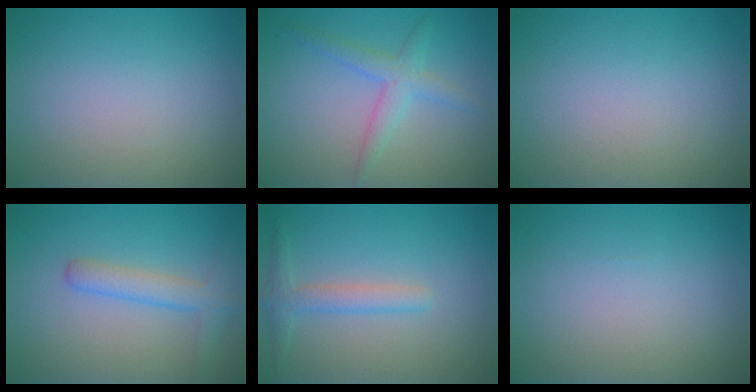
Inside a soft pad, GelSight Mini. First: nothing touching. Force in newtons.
{"total": 2.7, "press": 2.7, "slide": 0.0}
{"total": 0.0}
{"total": 2.9, "press": 2.9, "slide": 0.2}
{"total": 2.2, "press": 2.2, "slide": 0.1}
{"total": 0.0}